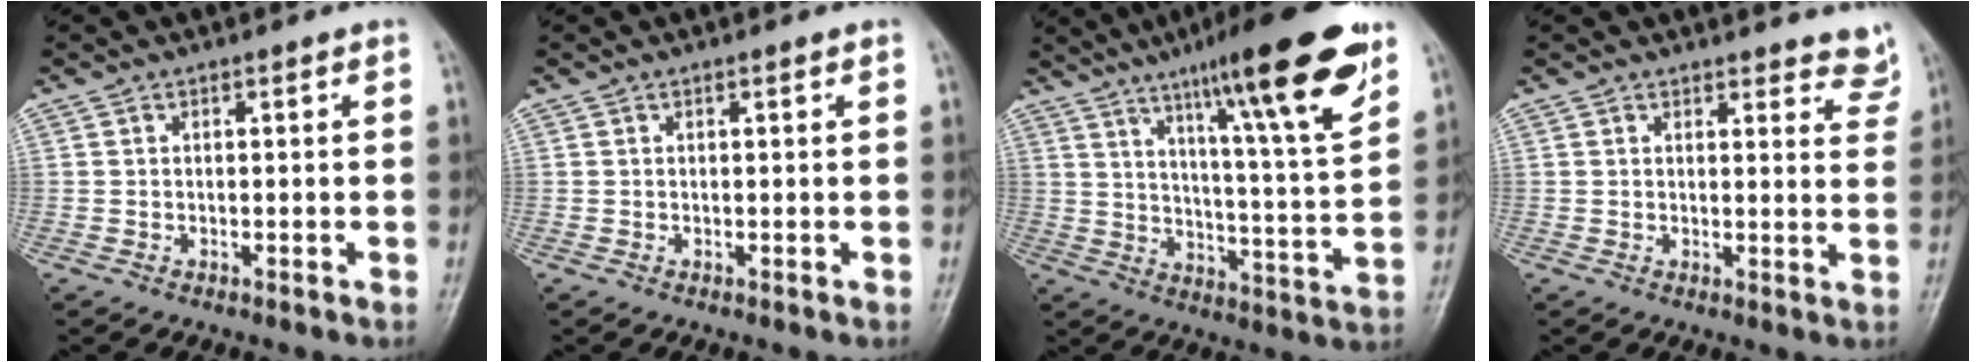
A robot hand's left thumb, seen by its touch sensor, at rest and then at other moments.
{"total": 0.5, "force": [0.3, 0.1, 0.4], "torque": [-0.007, 0.001, 0.003]}
{"total": 21.6, "force": [12.9, 2.8, 17.1], "torque": [-0.233, -0.051, 0.196]}
{"total": 5.9, "force": [5.4, 1.8, 1.3], "torque": [0.016, -0.034, 0.046]}